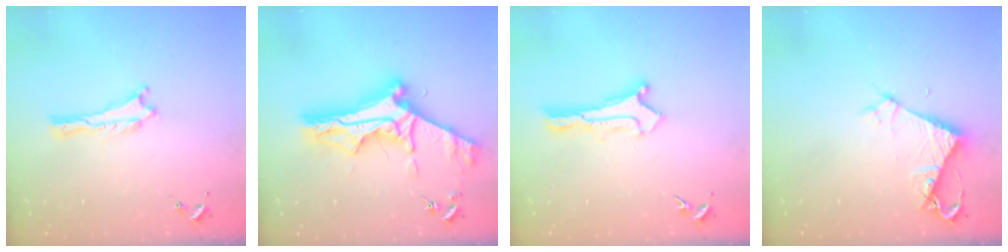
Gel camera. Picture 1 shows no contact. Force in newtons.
{"total": 11.7, "press": 11.6, "slide": 1.1}
{"total": 0.8, "press": 0.8, "slide": 0.0}
{"total": 5.1, "press": 5.1, "slide": 0.4}